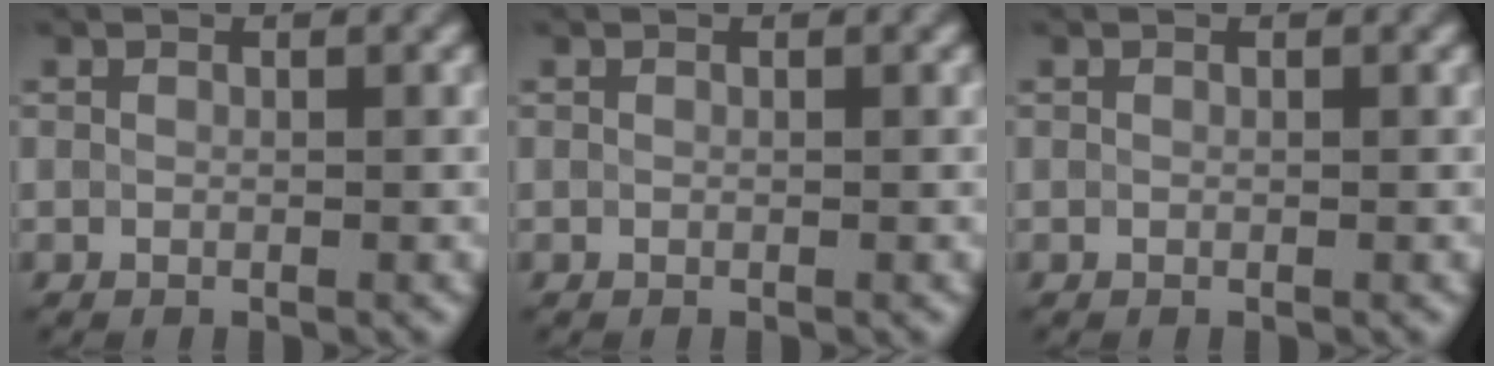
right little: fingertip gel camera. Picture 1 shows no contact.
{"total": 0.0}
{"total": 0.0}